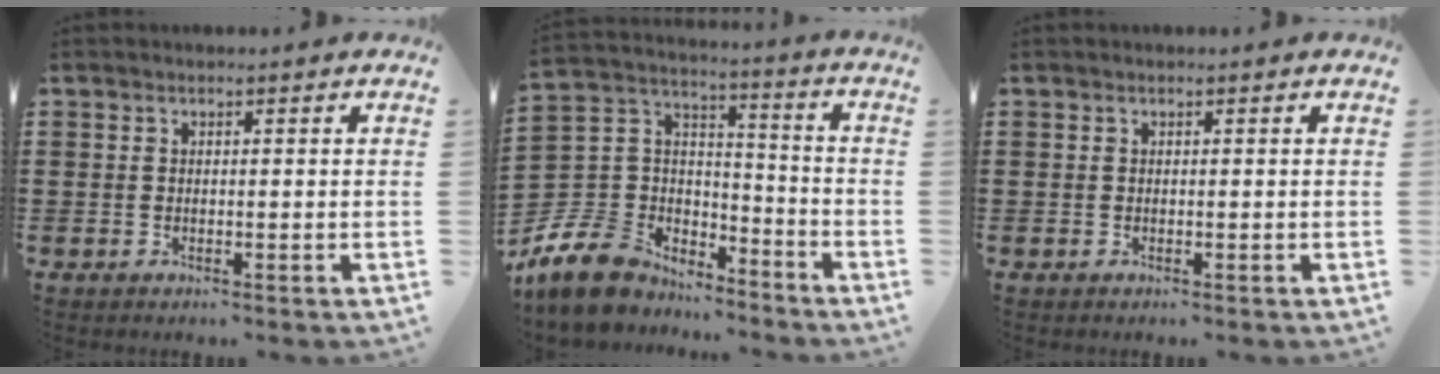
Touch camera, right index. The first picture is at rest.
{"total": 9.8, "force": [-7.5, 6.1, 1.9], "torque": [-0.092, 0.010, -0.151]}
{"total": 0.0}